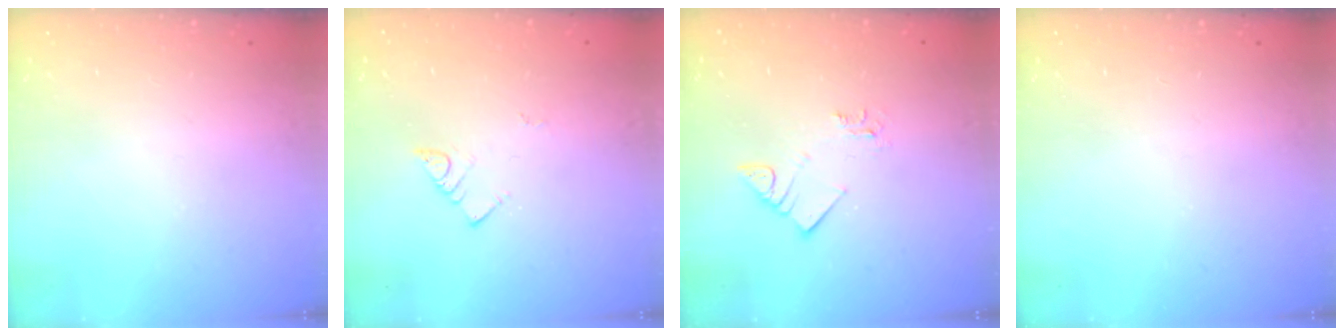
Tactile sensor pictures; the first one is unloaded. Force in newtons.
{"total": 2.9, "press": 2.9, "slide": 0.3}
{"total": 3.0, "press": 3.0, "slide": 0.0}
{"total": 0.0}